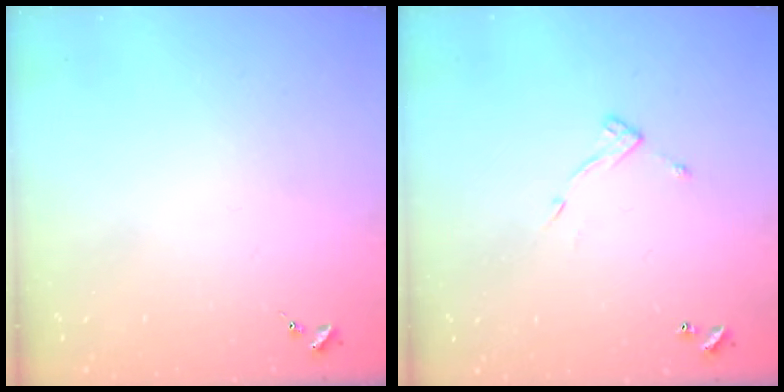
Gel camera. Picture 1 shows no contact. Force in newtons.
{"total": 7.2, "press": 7.2, "slide": 0.5}